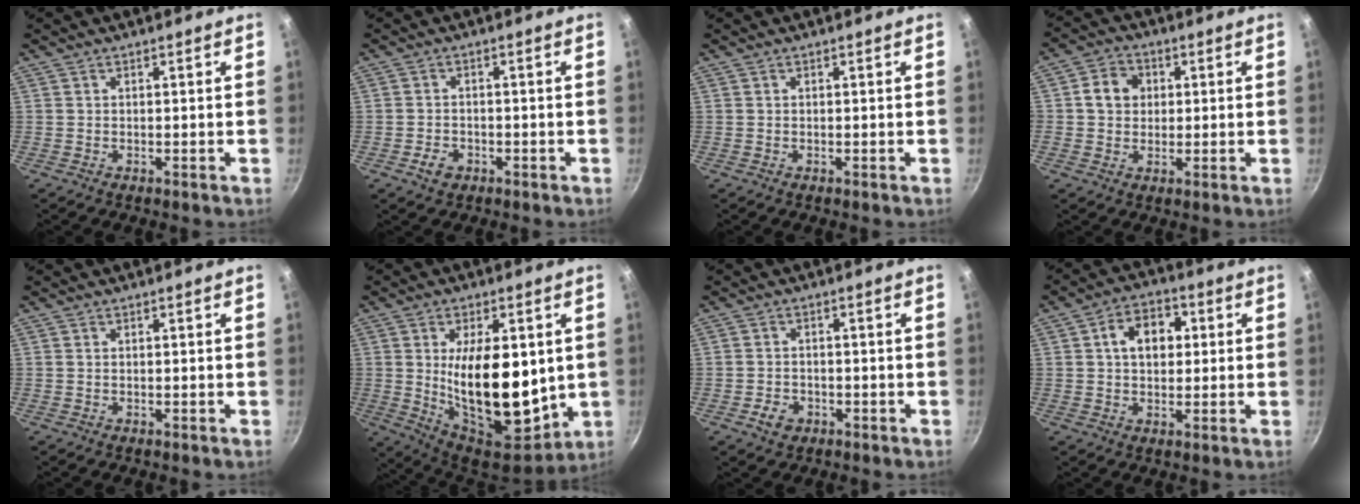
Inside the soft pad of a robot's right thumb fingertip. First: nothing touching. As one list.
[{"total": 3.4, "force": [-1.6, 2.6, 1.6], "torque": [-0.023, 0.014, -0.024]}, {"total": 0.0}, {"total": 6.2, "force": [1.1, 5.4, 2.8], "torque": [-0.021, 0.007, 0.006]}, {"total": 0.0}, {"total": 21.8, "force": [1.1, 11.4, 18.5], "torque": [-0.267, -0.039, 0.035]}, {"total": 3.8, "force": [-1.7, 2.9, 1.8], "torque": [-0.026, 0.014, -0.024]}, {"total": 8.7, "force": [1.6, 6.1, 5.9], "torque": [-0.061, 0.011, 0.017]}]